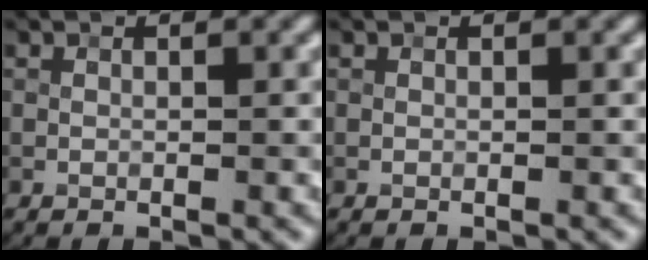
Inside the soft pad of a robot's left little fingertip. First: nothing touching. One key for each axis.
{"total": 0.0}